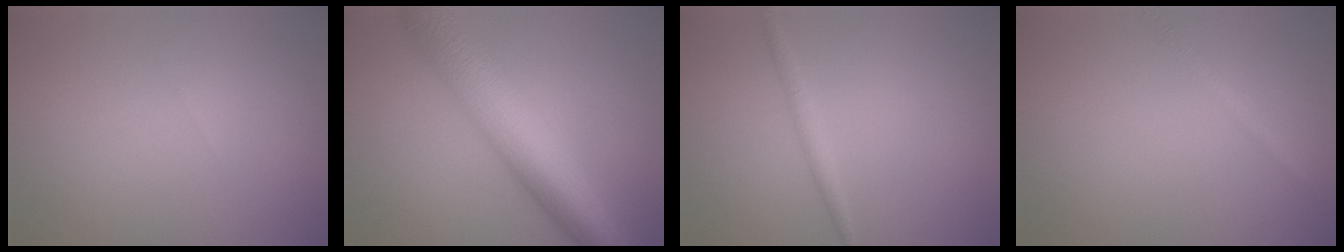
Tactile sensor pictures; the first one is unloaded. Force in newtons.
{"total": 9.1, "press": 9.1, "slide": 0.1}
{"total": 1.3, "press": 1.3, "slide": 0.1}
{"total": 1.1, "press": 1.1, "slide": 0.1}